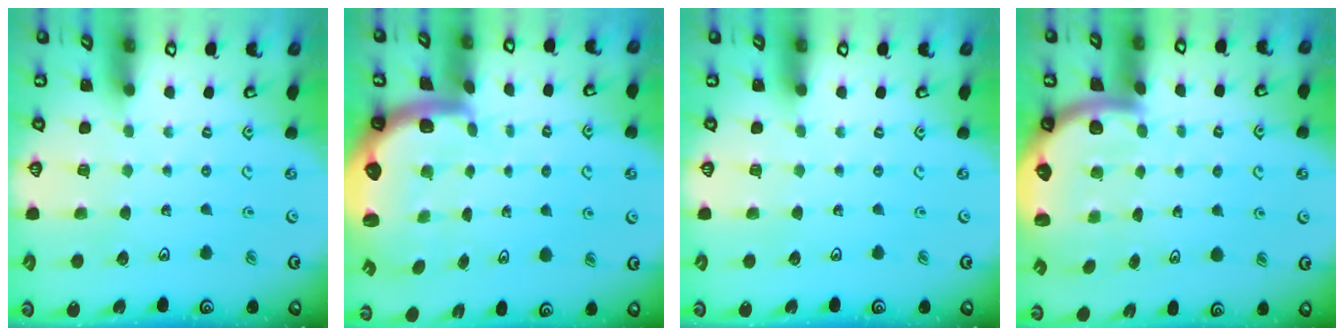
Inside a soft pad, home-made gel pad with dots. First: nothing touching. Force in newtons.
{"total": 2.9, "press": 2.6, "slide": 1.4}
{"total": 0.0}
{"total": 3.4, "press": 3.2, "slide": 1.0}